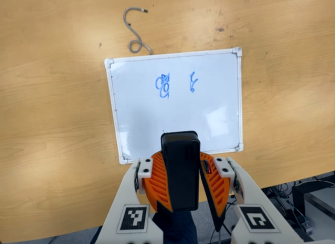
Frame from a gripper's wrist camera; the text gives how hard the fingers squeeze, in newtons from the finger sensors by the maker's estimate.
{"total": 10.0, "left": 10.2, "right": 9.8}